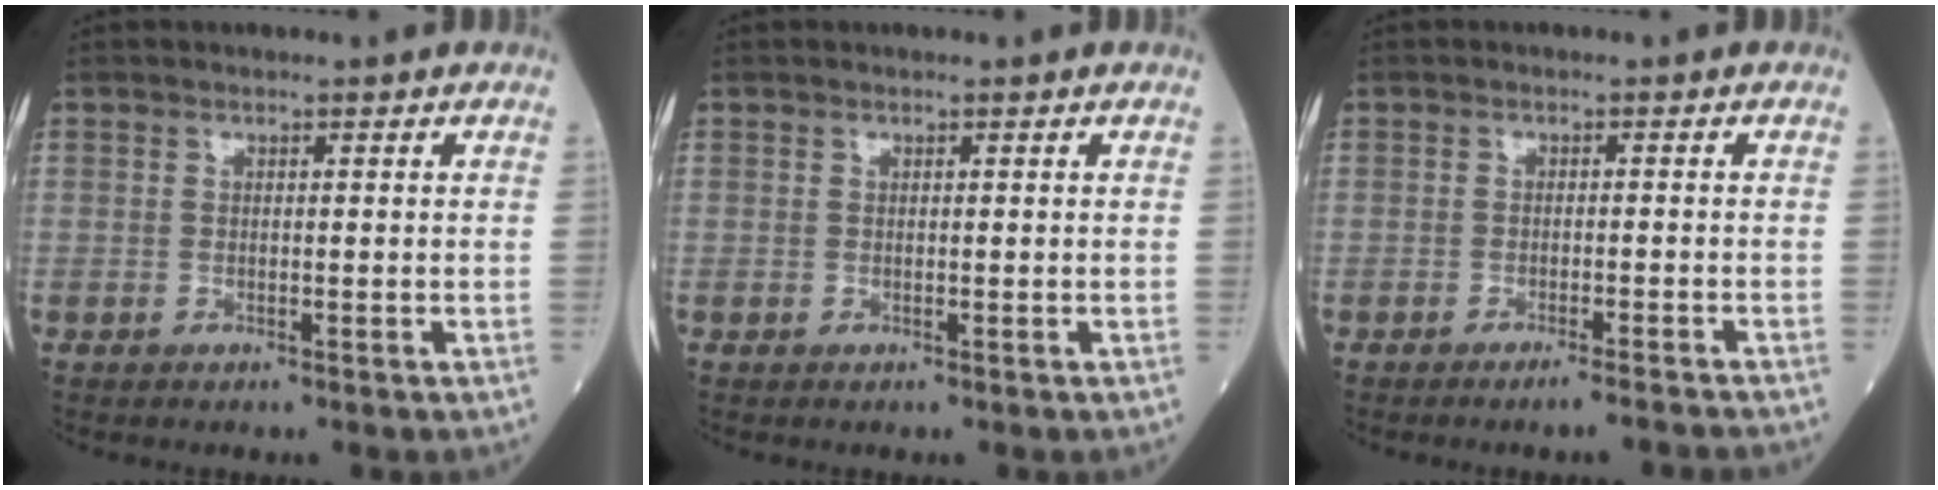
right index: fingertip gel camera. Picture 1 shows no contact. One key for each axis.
{"total": 0.0}
{"total": 4.0, "fx": -3.5, "fy": -0.6, "fz": 1.8, "tx": -0.017, "ty": -0.005, "tz": -0.047}